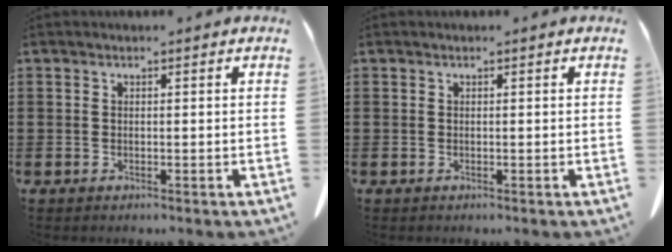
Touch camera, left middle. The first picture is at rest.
{"total": 0.0}